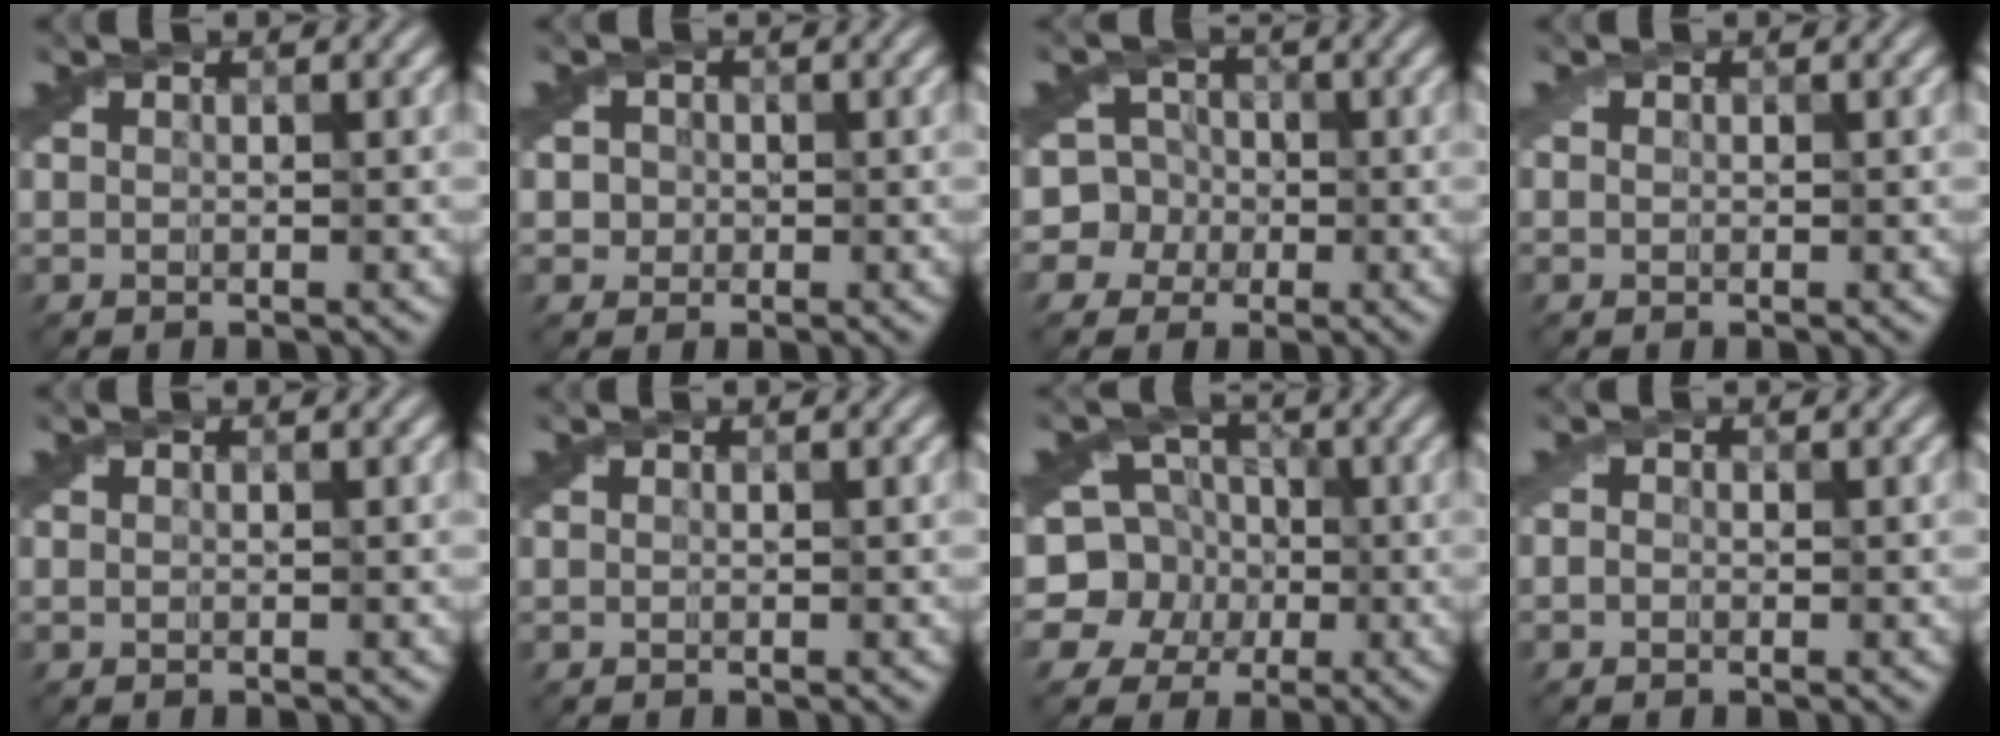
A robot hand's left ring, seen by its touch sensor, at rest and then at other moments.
{"total": 3.1, "force": [0.4, 2.7, 1.3], "torque": [-0.026, 0.007, 0.009]}
{"total": 8.2, "force": [-0.2, 7.4, 3.4], "torque": [-0.044, 0.027, -0.056]}
{"total": 0.0}
{"total": 0.0}
{"total": 0.0}
{"total": 9.9, "force": [-1.4, 9.0, 3.9], "torque": [-0.081, 0.025, -0.078]}
{"total": 0.7, "force": [-0.4, 0.5, 0.1], "torque": [0.005, -0.004, -0.013]}